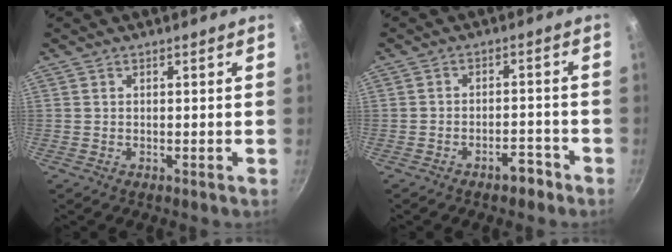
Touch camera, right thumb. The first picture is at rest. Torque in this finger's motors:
{"motor_torque": [0.50, -0.12, -0.16, 0.04, -0.01]}